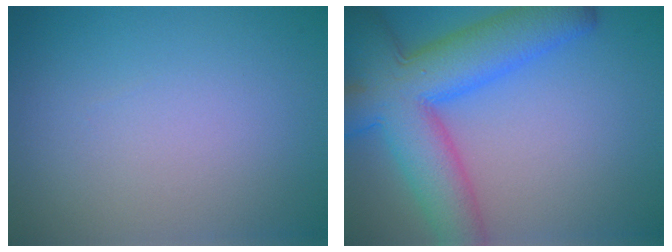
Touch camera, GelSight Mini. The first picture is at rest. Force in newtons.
{"total": 10.4, "press": 10.4, "slide": 0.4}